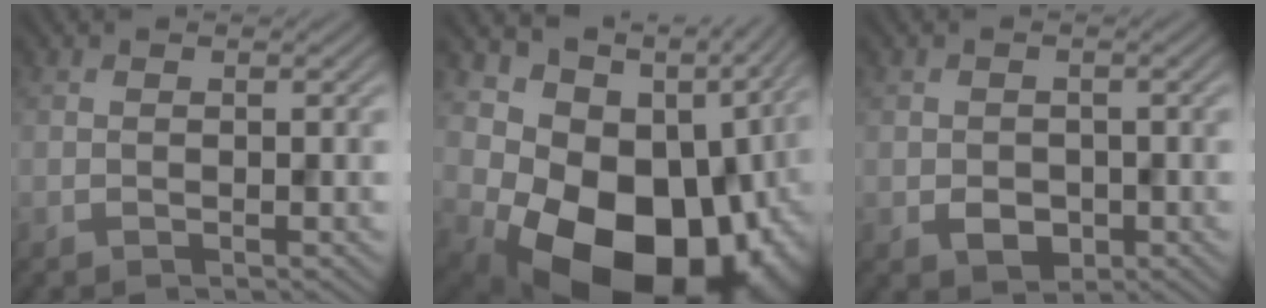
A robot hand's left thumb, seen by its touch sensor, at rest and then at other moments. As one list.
[{"total": 19.7, "force": [-3.0, 14.4, 13.1], "torque": [-0.212, -0.069, -0.004]}, {"total": 2.0, "force": [-0.6, 1.7, 0.8], "torque": [-0.027, -0.009, -0.011]}]